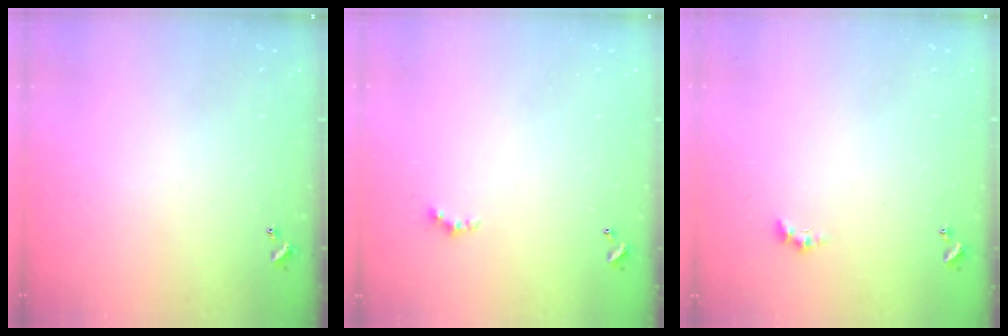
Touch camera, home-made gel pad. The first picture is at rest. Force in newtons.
{"total": 1.6, "press": 1.6, "slide": 0.4}
{"total": 1.1, "press": 1.1, "slide": 0.4}